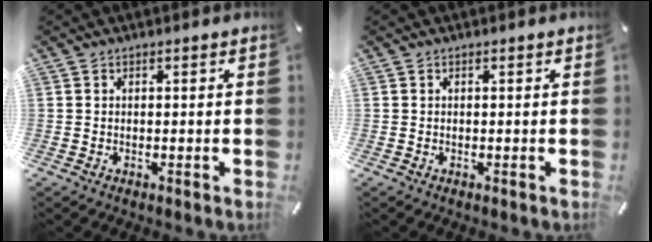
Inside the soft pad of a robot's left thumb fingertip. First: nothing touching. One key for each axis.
{"total": 0.0}